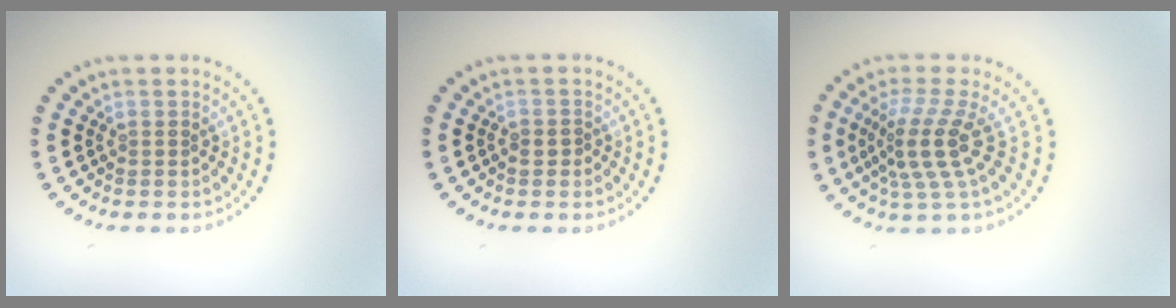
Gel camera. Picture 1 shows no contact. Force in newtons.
{"total": 0.6, "press": 0.6, "slide": 0.3}
{"total": 4.2, "press": 3.0, "slide": 2.9}